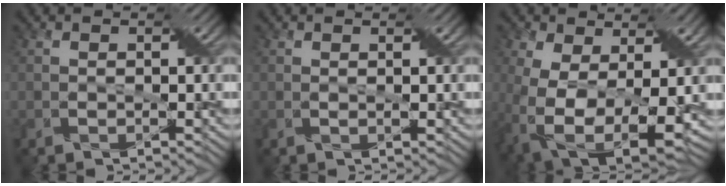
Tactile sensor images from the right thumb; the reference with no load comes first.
{"total": 0.6, "force": [0.4, -0.1, 0.5], "torque": [-0.012, 0.001, 0.006]}
{"total": 13.3, "force": [-1.7, 7.9, 10.6], "torque": [-0.229, -0.044, -0.010]}